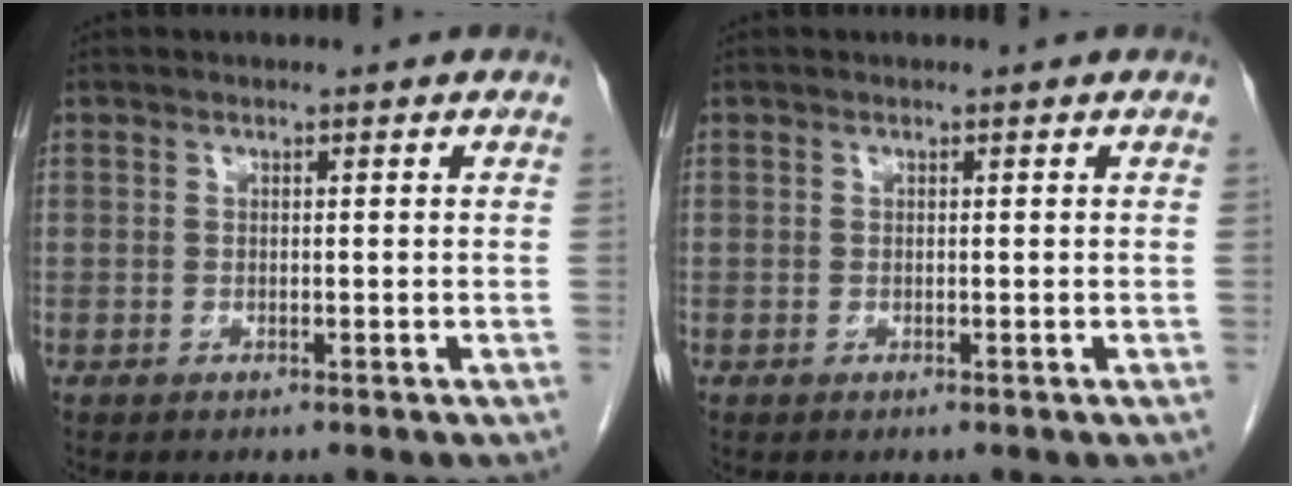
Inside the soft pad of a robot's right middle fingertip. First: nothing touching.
{"total": 0.0}